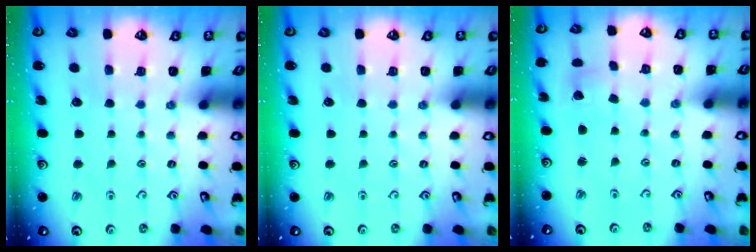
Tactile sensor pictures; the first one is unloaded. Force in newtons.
{"total": 0.0}
{"total": 2.3, "press": 2.3, "slide": 0.2}